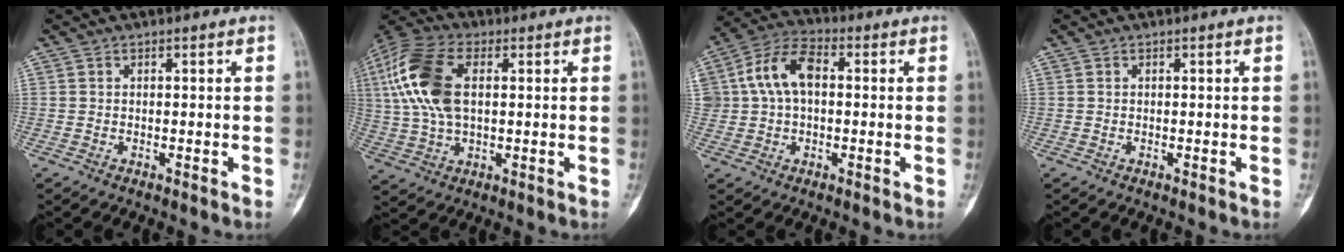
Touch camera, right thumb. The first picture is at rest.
{"total": 16.5, "force": [3.3, 9.0, 13.3], "torque": [-0.298, 0.015, 0.060]}
{"total": 10.3, "force": [1.2, 6.6, 7.8], "torque": [-0.145, 0.029, 0.019]}
{"total": 0.0}